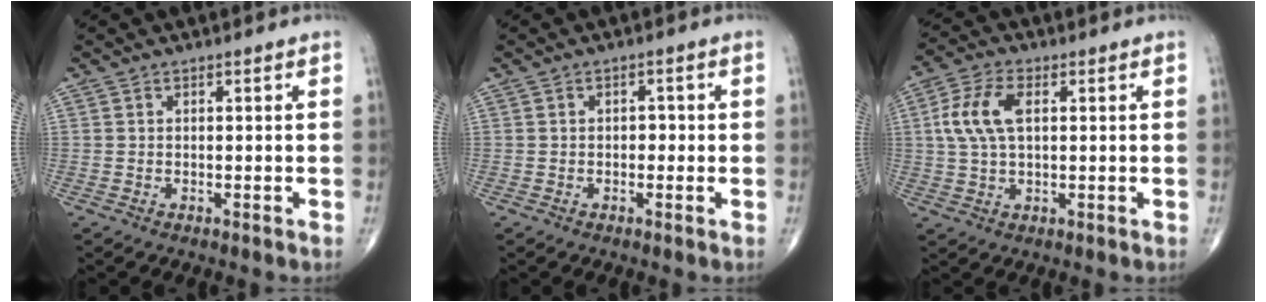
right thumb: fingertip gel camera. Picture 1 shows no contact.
{"total": 1.7, "force": [-0.1, 1.2, 1.3], "torque": [-0.008, 0.005, -0.007]}
{"total": 8.7, "force": [1.7, 4.6, 7.1], "torque": [-0.156, 0.013, 0.032]}